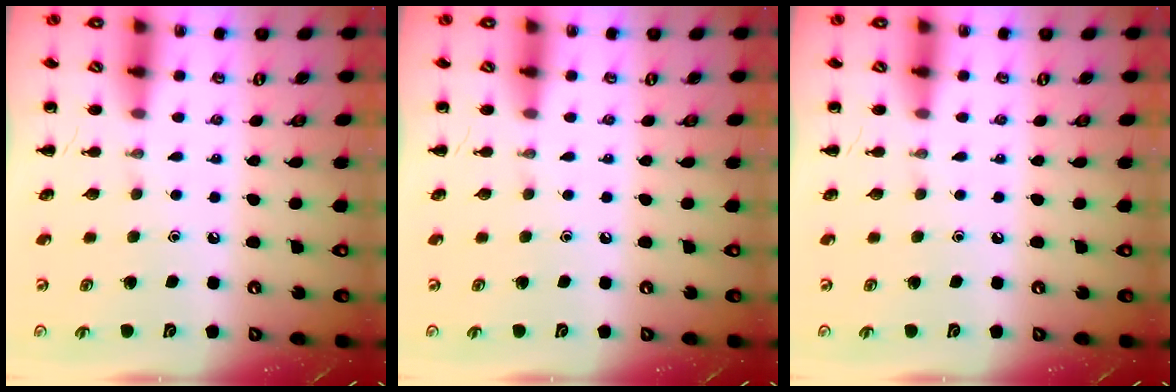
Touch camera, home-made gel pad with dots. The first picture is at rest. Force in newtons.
{"total": 0.0}
{"total": 0.0}